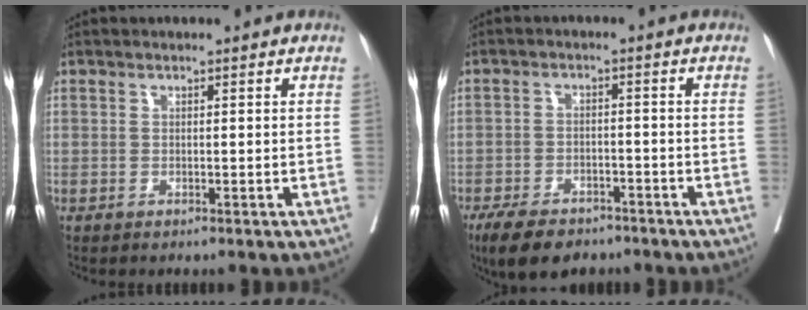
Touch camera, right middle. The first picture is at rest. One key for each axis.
{"total": 8.7, "fx": -6.6, "fy": 3.9, "fz": 4.1, "tx": -0.067, "ty": -0.004, "tz": -0.104}